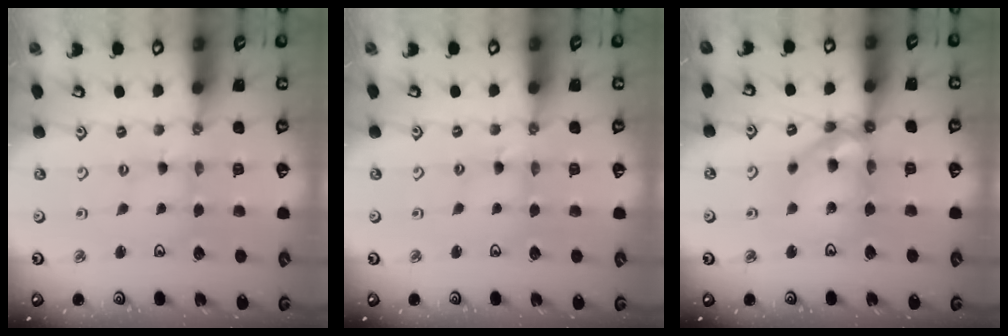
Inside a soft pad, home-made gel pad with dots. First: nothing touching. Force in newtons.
{"total": 1.8, "press": 1.8, "slide": 0.2}
{"total": 13.0, "press": 12.9, "slide": 1.9}